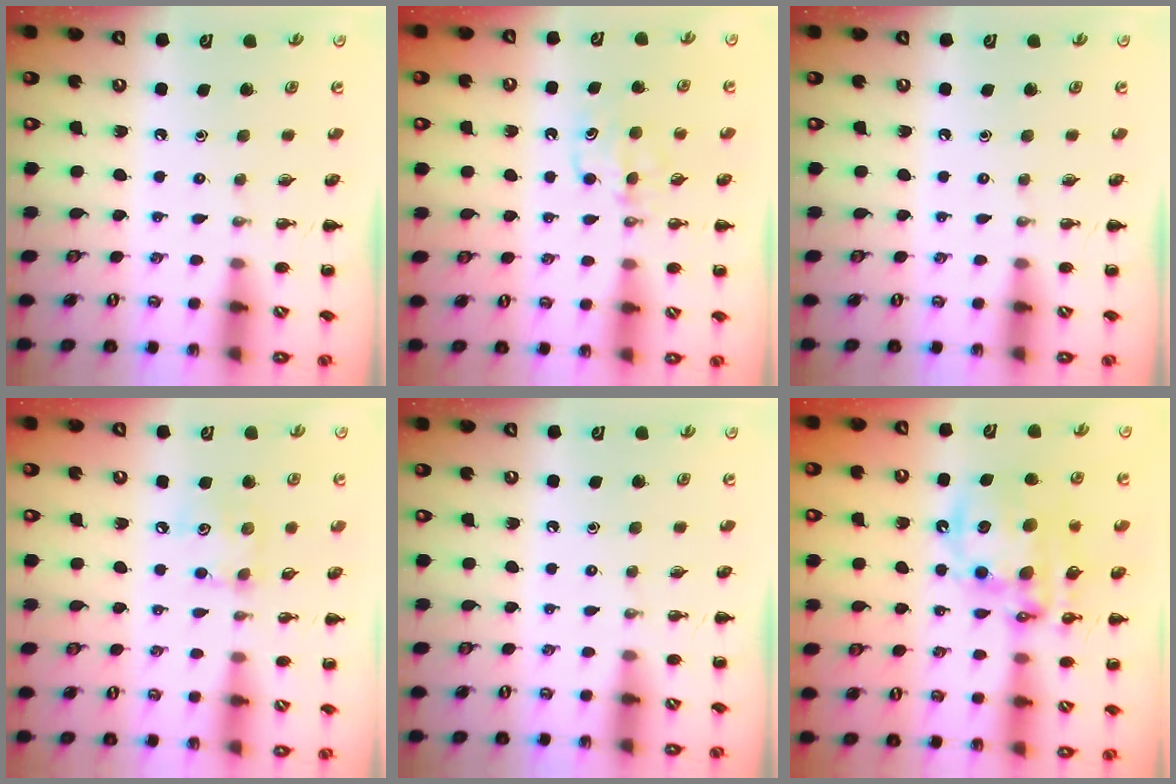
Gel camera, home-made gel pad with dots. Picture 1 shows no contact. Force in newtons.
{"total": 6.3, "press": 6.1, "slide": 1.6}
{"total": 0.0}
{"total": 6.3, "press": 6.2, "slide": 0.9}
{"total": 0.0}
{"total": 15.8, "press": 15.3, "slide": 3.8}